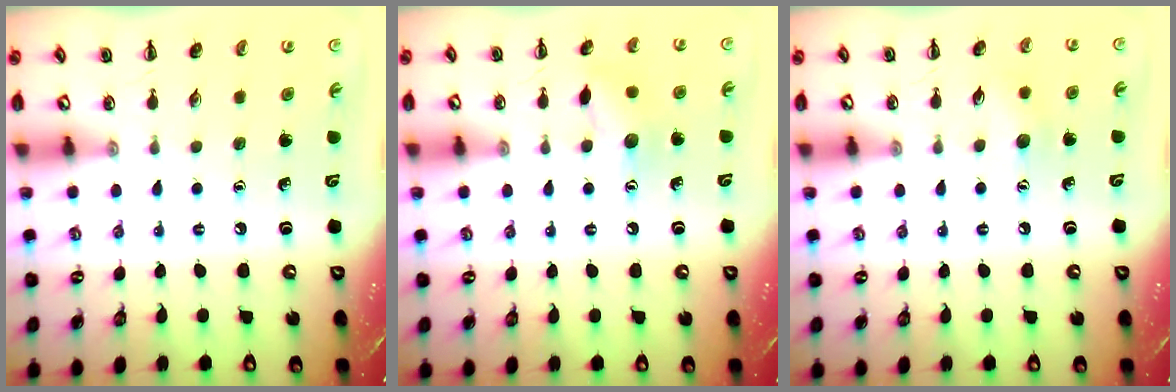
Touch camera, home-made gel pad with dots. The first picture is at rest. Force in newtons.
{"total": 9.0, "press": 9.0, "slide": 0.9}
{"total": 6.3, "press": 6.2, "slide": 1.2}